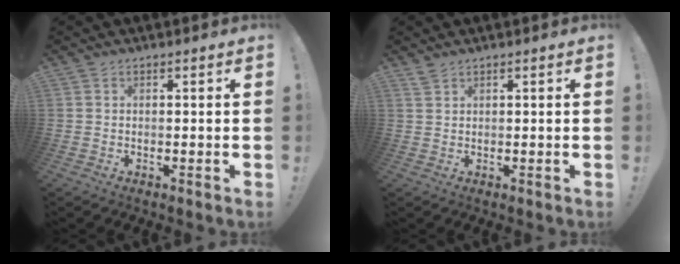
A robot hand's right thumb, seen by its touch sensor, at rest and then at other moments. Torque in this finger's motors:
{"motor_torque": [-0.44, 0.56, -0.15, 0.41, -0.06]}